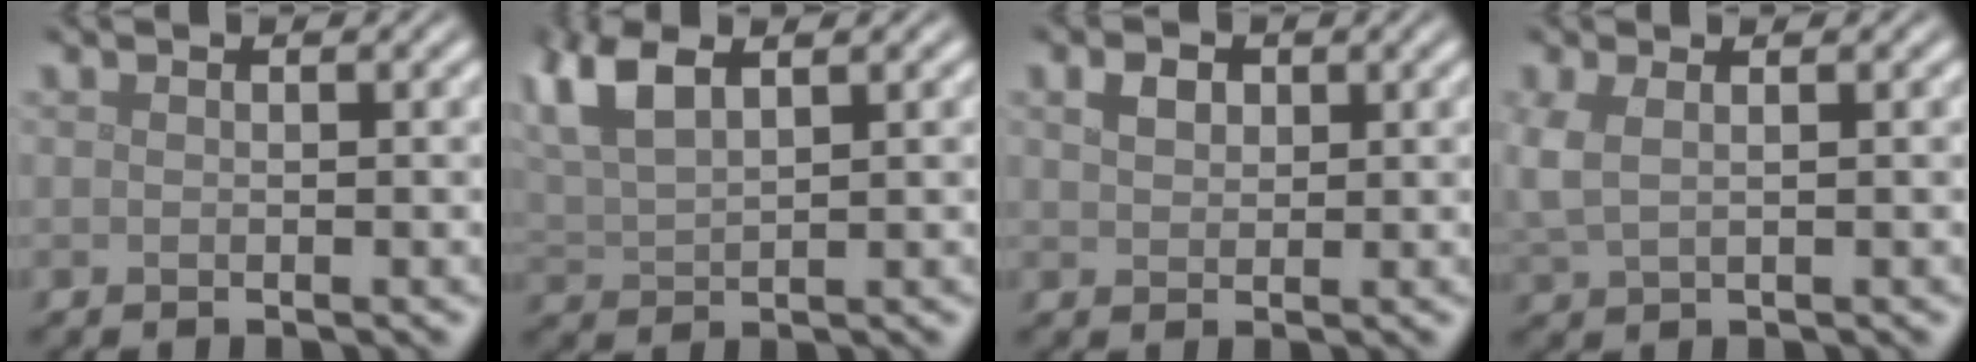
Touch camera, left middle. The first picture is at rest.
{"total": 5.2, "force": [3.0, 2.0, 3.6], "torque": [-0.094, 0.017, 0.060]}
{"total": 1.8, "force": [0.9, 1.2, 1.0], "torque": [-0.021, 0.004, 0.015]}
{"total": 2.1, "force": [0.6, 1.0, 1.7], "torque": [-0.048, 0.004, 0.014]}